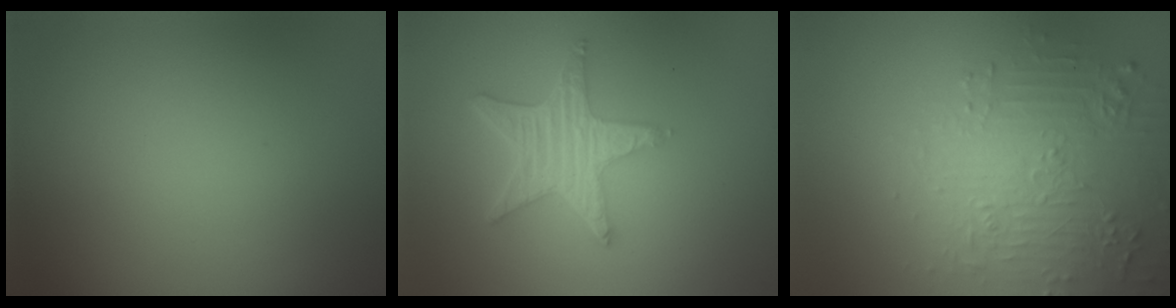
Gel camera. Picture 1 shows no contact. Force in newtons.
{"total": 5.0, "press": 4.0, "slide": 3.0}
{"total": 4.9, "press": 4.1, "slide": 2.7}